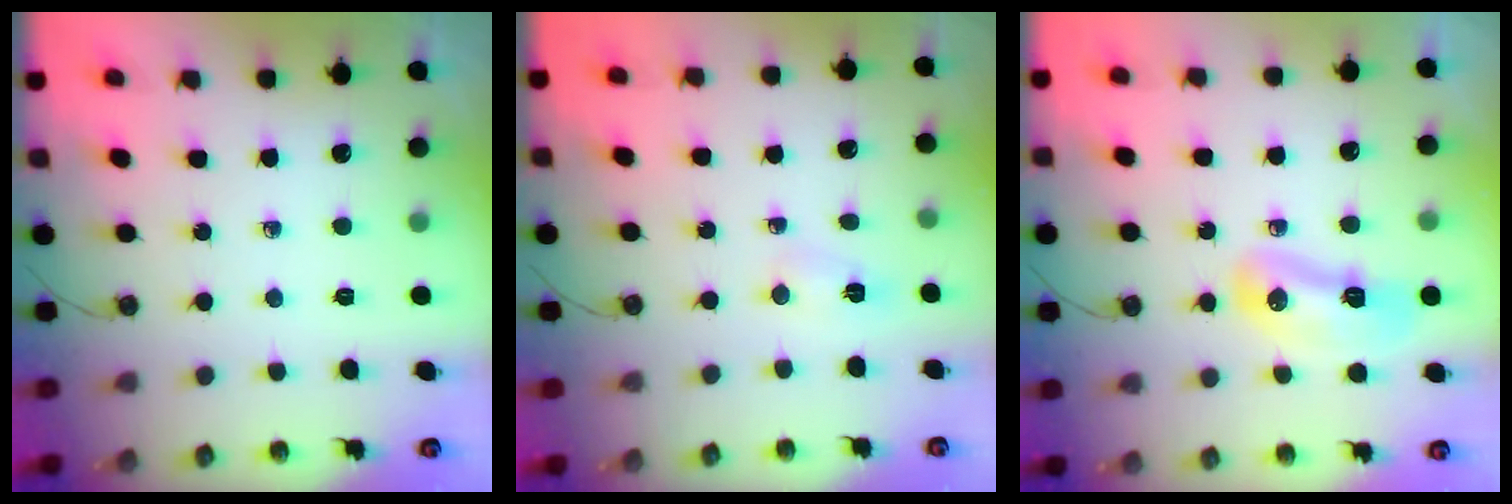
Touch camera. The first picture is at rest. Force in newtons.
{"total": 2.7, "press": 2.7, "slide": 0.4}
{"total": 10.5, "press": 10.4, "slide": 1.4}